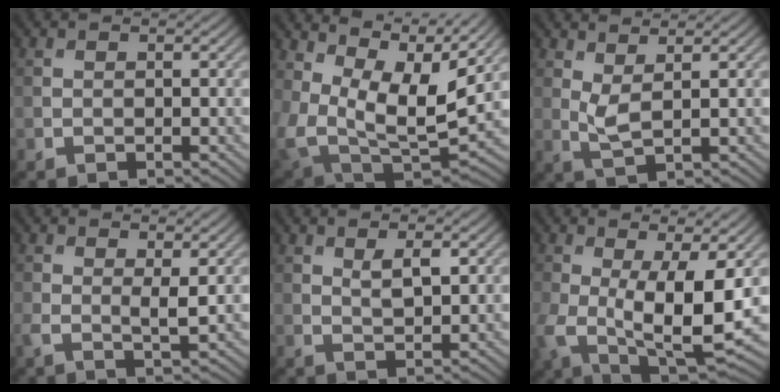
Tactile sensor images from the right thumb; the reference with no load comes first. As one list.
[{"total": 13.2, "force": [5.7, 7.6, 9.2], "torque": [-0.215, -0.004, 0.108]}, {"total": 2.7, "force": [1.4, 0.6, 2.2], "torque": [-0.056, -0.004, 0.031]}, {"total": 2.4, "force": [0.5, 0.5, 2.3], "torque": [-0.050, -0.004, 0.009]}, {"total": 2.8, "force": [1.4, 0.8, 2.3], "torque": [-0.047, -0.003, 0.028]}, {"total": 12.8, "force": [-0.9, 6.0, 11.3], "torque": [-0.231, -0.035, -0.004]}]